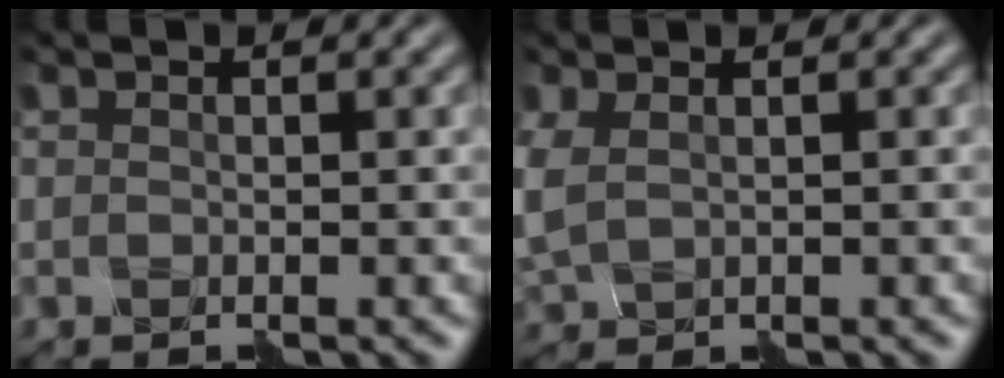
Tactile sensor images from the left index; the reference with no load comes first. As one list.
[{"total": 3.4, "force": [-0.2, 2.4, 2.4], "torque": [-0.069, -0.002, -0.001]}]